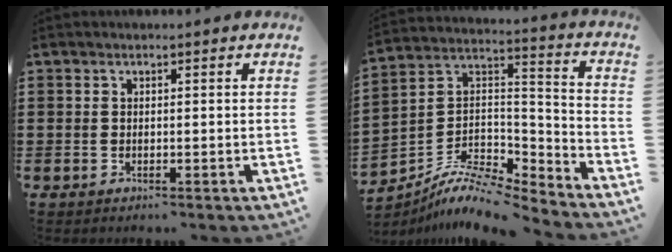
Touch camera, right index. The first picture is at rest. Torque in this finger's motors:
{"motor_torque": [-0.75, 0.76, 0.21, 0.06]}